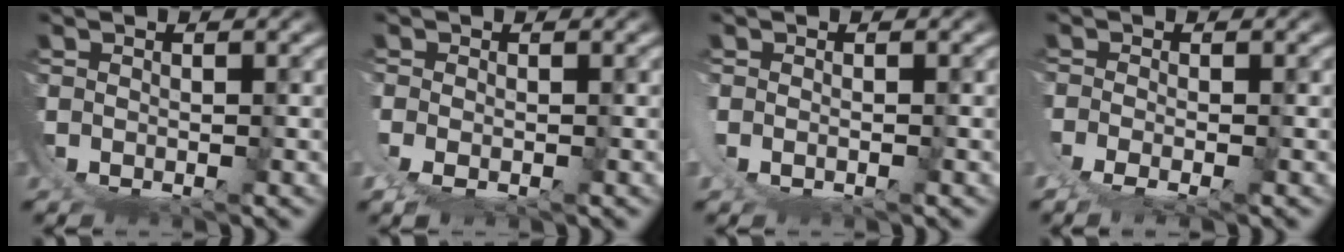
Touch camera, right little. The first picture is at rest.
{"total": 1.2, "force": [0.1, -0.3, 1.1], "torque": [-0.019, -0.004, 0.010]}
{"total": 1.4, "force": [0.9, -0.9, 0.3], "torque": [-0.004, 0.013, 0.014]}
{"total": 2.0, "force": [-0.3, -1.6, 1.1], "torque": [-0.016, -0.001, 0.000]}